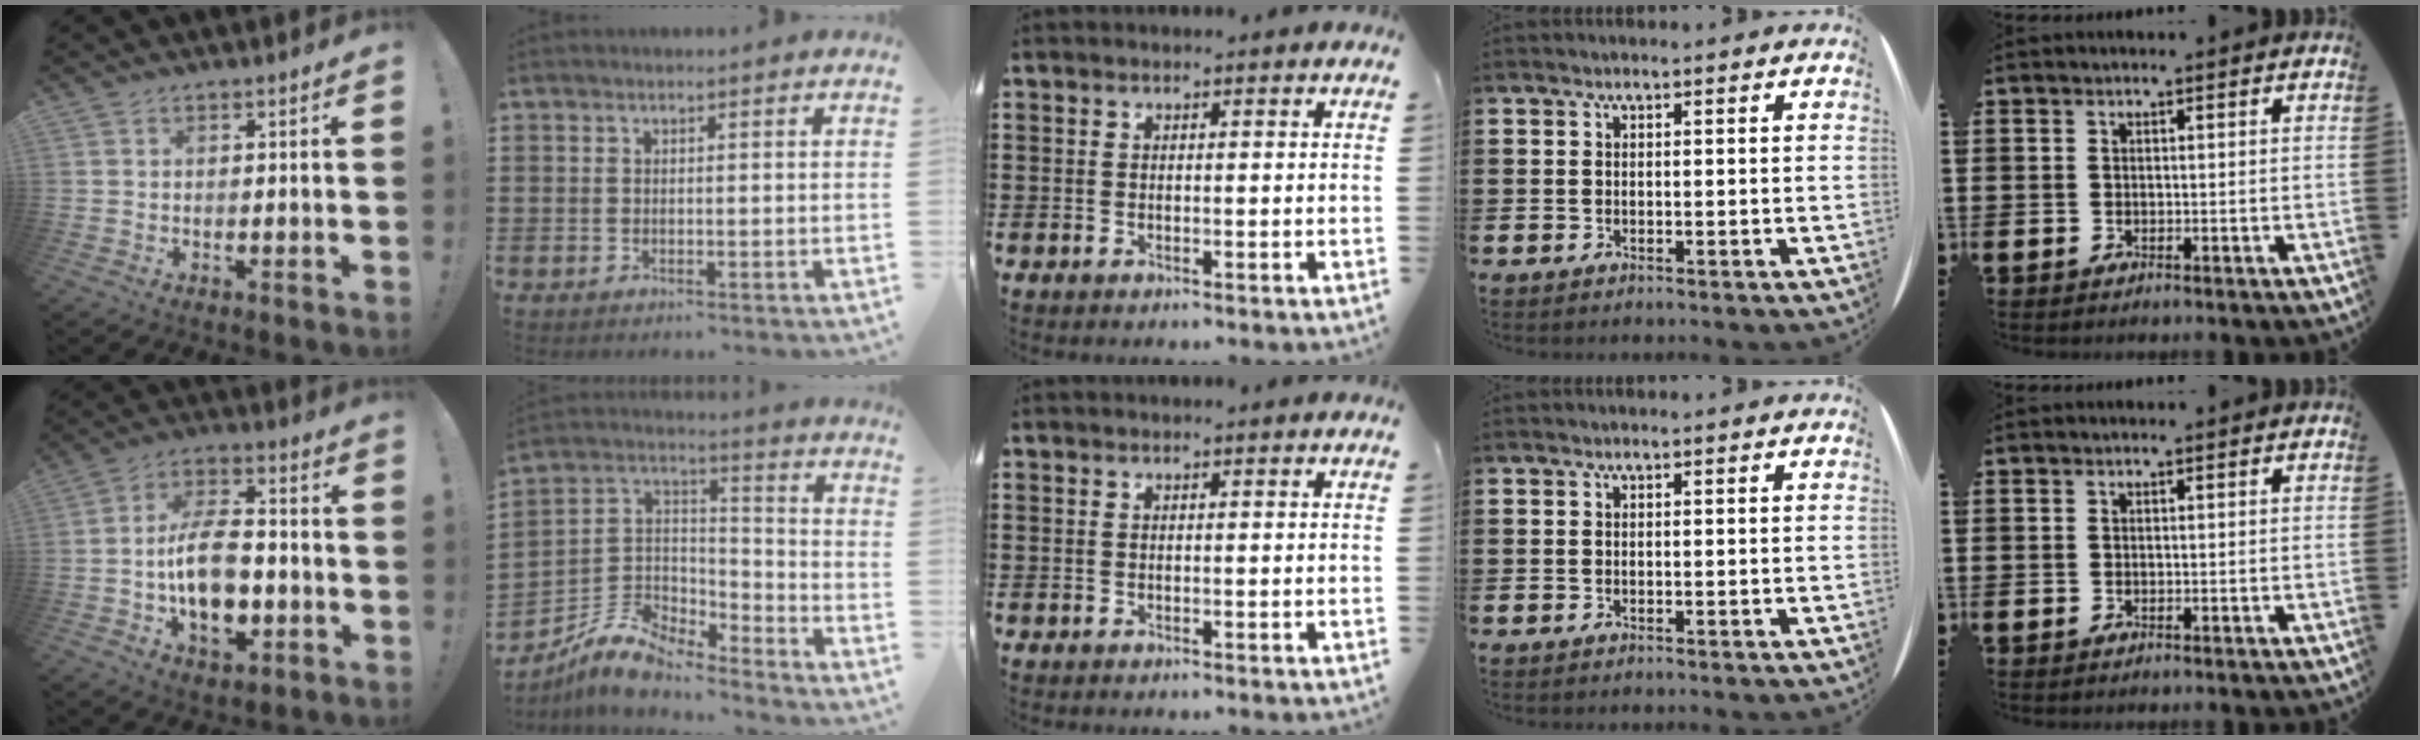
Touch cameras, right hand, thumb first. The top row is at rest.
{"thumb": {"total": 16.5, "force": [-3.6, 10.0, 12.7], "torque": [-0.221, 0.011, -0.065]}, "index": {"total": 8.3, "force": [-7.0, 3.4, 2.9], "torque": [-0.086, 0.013, -0.143]}}